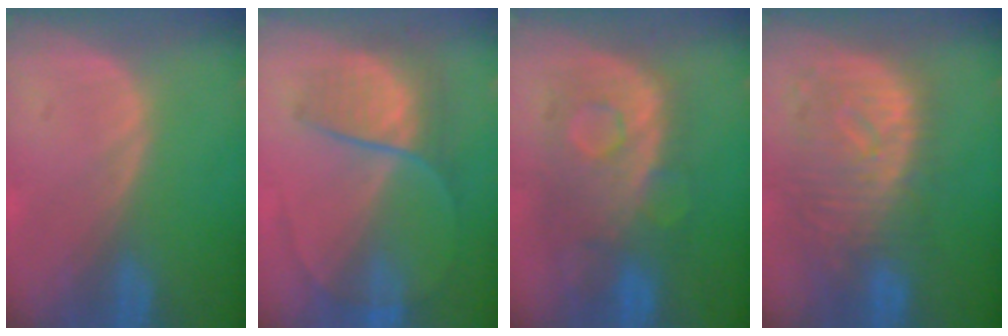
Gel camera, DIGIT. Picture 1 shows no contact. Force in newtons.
{"total": 6.7, "press": 6.6, "slide": 1.5}
{"total": 10.1, "press": 9.2, "slide": 4.1}
{"total": 10.9, "press": 9.7, "slide": 4.9}